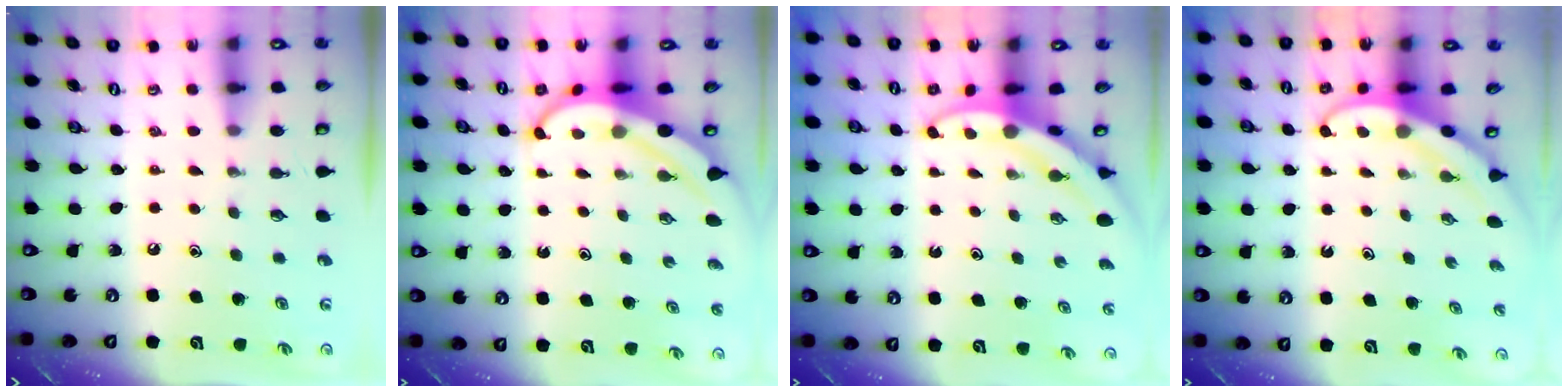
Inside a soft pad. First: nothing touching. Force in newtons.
{"total": 5.2, "press": 5.2, "slide": 0.8}
{"total": 2.8, "press": 2.8, "slide": 0.3}
{"total": 3.8, "press": 3.8, "slide": 0.3}